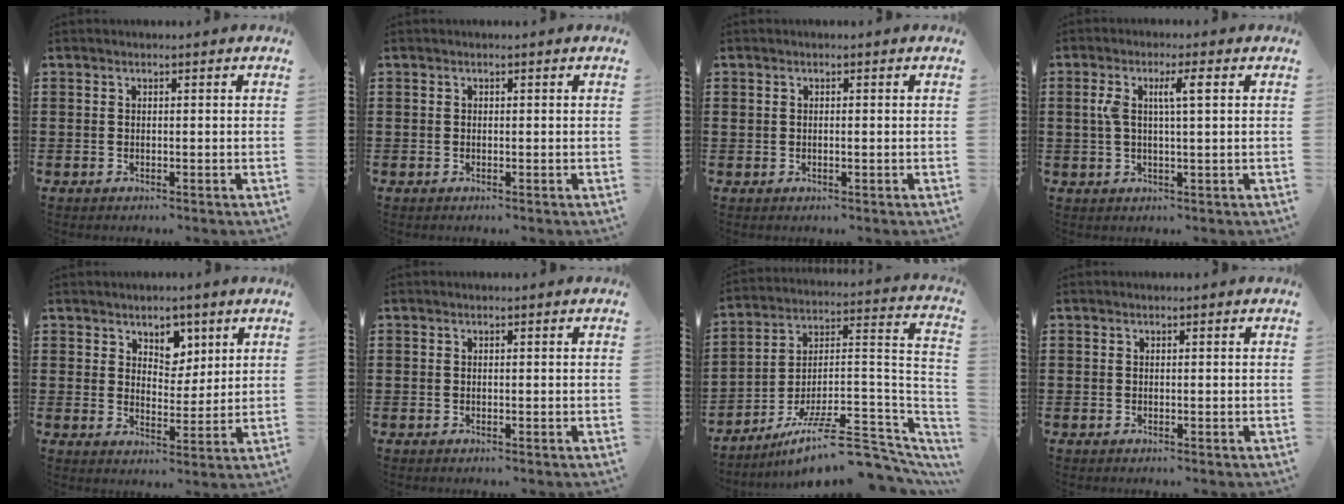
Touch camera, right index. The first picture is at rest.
{"total": 0.0}
{"total": 0.5, "force": [-0.1, 0.2, 0.5], "torque": [-0.010, 0.000, -0.002]}
{"total": 4.7, "force": [1.0, 0.7, 4.5], "torque": [-0.096, 0.001, 0.010]}
{"total": 4.6, "force": [3.1, 3.2, 0.9], "torque": [-0.022, 0.000, 0.053]}
{"total": 0.0}
{"total": 12.2, "force": [-9.1, 3.1, 7.5], "torque": [-0.119, 0.026, -0.164]}
{"total": 0.0}